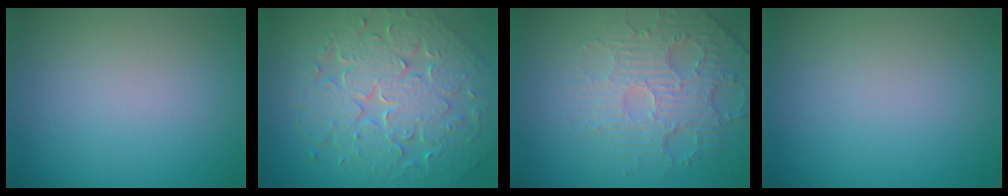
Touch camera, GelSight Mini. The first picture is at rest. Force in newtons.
{"total": 9.1, "press": 6.7, "slide": 6.2}
{"total": 4.6, "press": 3.7, "slide": 2.7}
{"total": 0.0}